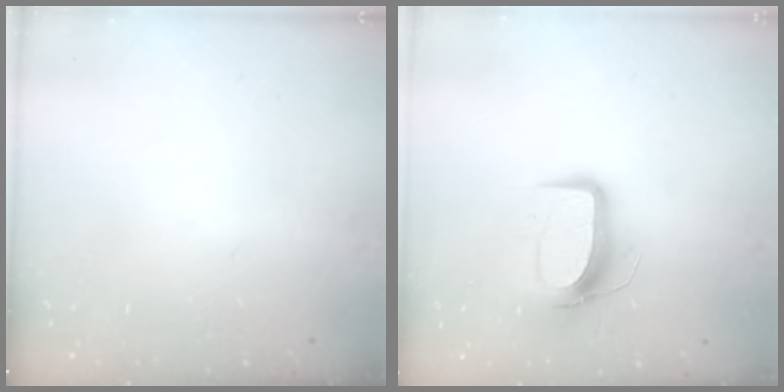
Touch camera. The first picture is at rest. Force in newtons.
{"total": 9.7, "press": 9.7, "slide": 0.4}